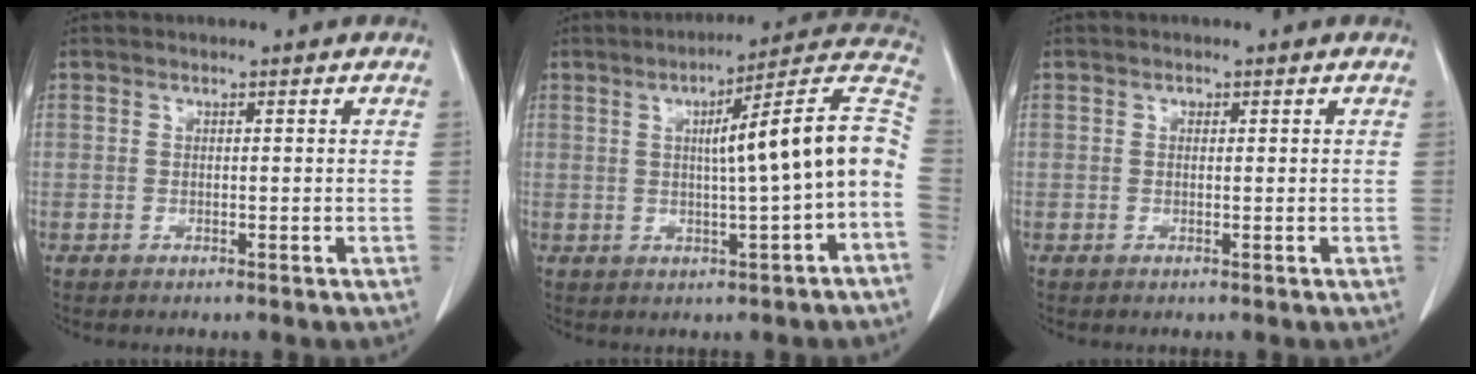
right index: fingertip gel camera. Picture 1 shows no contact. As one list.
[{"total": 13.7, "force": [-0.5, 0.1, 13.7], "torque": [-0.181, 0.035, -0.010]}, {"total": 0.6, "force": [0.2, 0.5, 0.3], "torque": [-0.001, 0.002, 0.002]}]